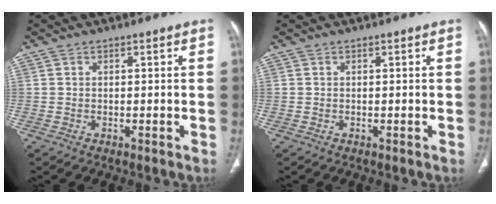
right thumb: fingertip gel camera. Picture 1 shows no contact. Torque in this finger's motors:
{"motor_torque": [0.00, 0.00, 0.00, 0.00, 0.00]}